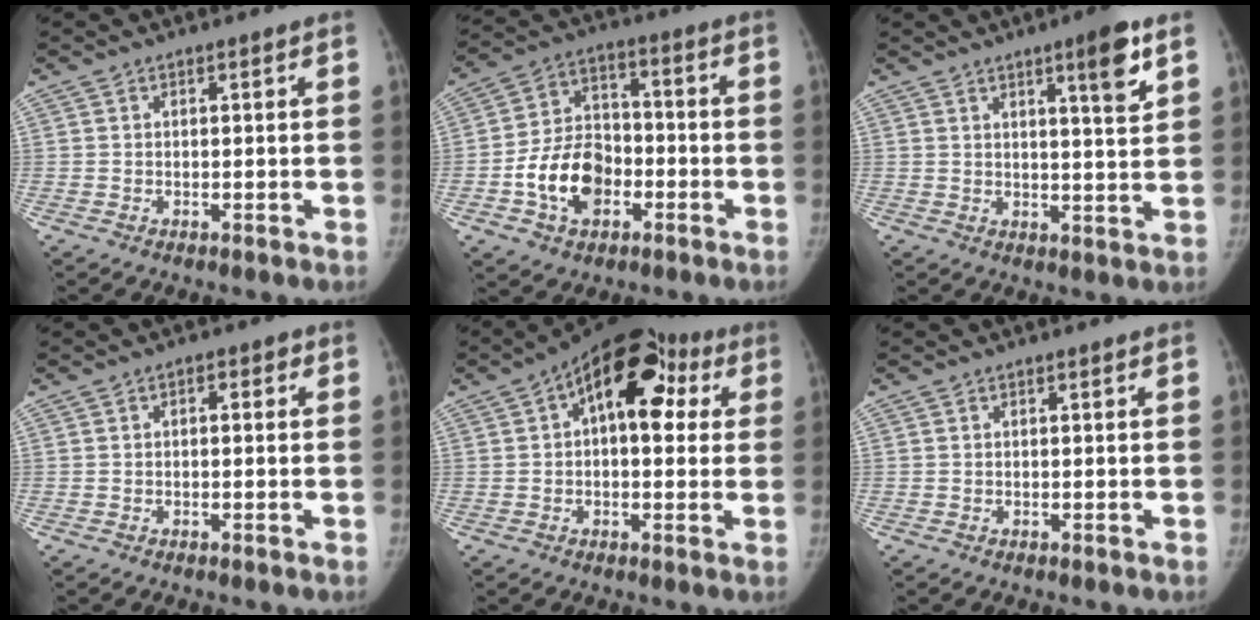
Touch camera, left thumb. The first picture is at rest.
{"total": 12.8, "force": [-4.2, 9.1, 8.0], "torque": [-0.115, 0.029, -0.076]}
{"total": 7.1, "force": [3.9, 0.9, 5.9], "torque": [-0.079, -0.025, 0.057]}
{"total": 2.0, "force": [0.4, 1.2, 1.6], "torque": [-0.010, 0.005, -0.002]}
{"total": 15.8, "force": [4.5, 8.8, 12.4], "torque": [-0.136, 0.032, 0.052]}
{"total": 0.0}